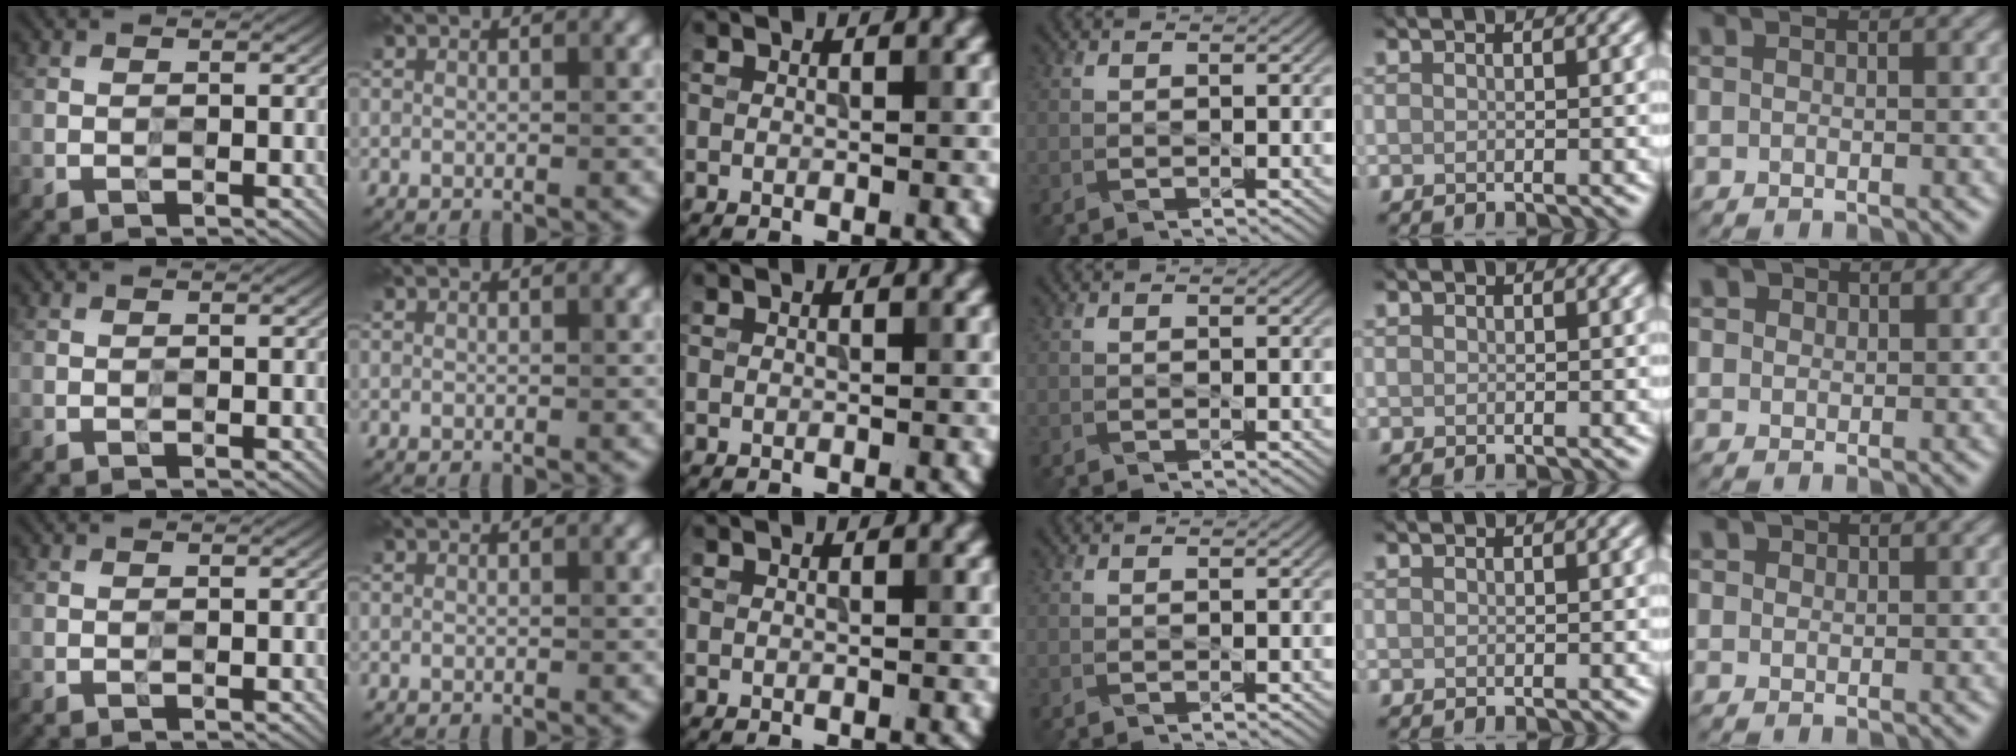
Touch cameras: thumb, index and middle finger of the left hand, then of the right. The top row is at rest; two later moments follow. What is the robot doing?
{"motion": "press", "object": "button"}